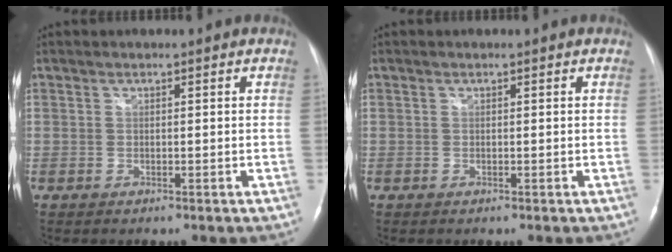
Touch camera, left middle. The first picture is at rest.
{"total": 0.0}